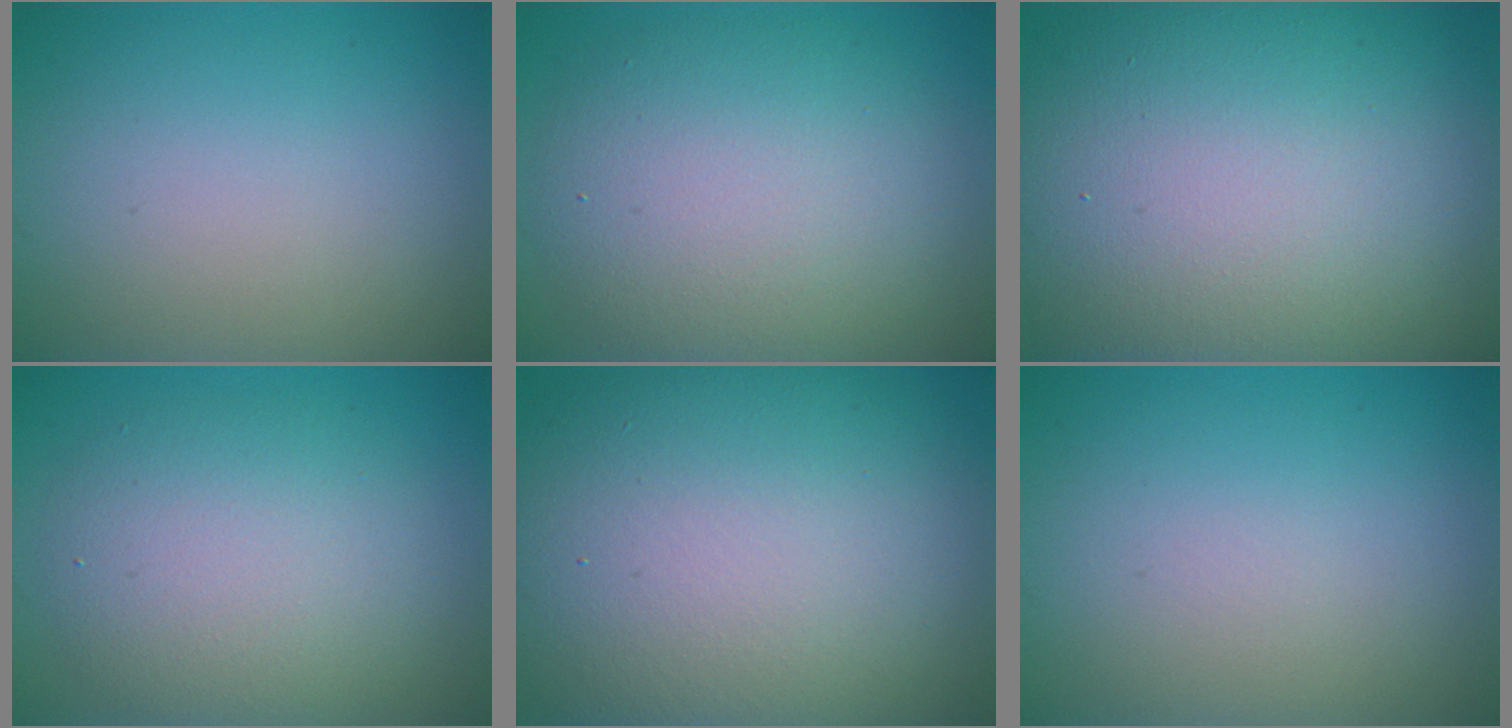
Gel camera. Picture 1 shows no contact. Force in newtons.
{"total": 8.8, "press": 8.8, "slide": 0.5}
{"total": 18.3, "press": 18.3, "slide": 1.0}
{"total": 6.0, "press": 6.0, "slide": 0.2}
{"total": 16.3, "press": 16.3, "slide": 1.0}
{"total": 0.0}